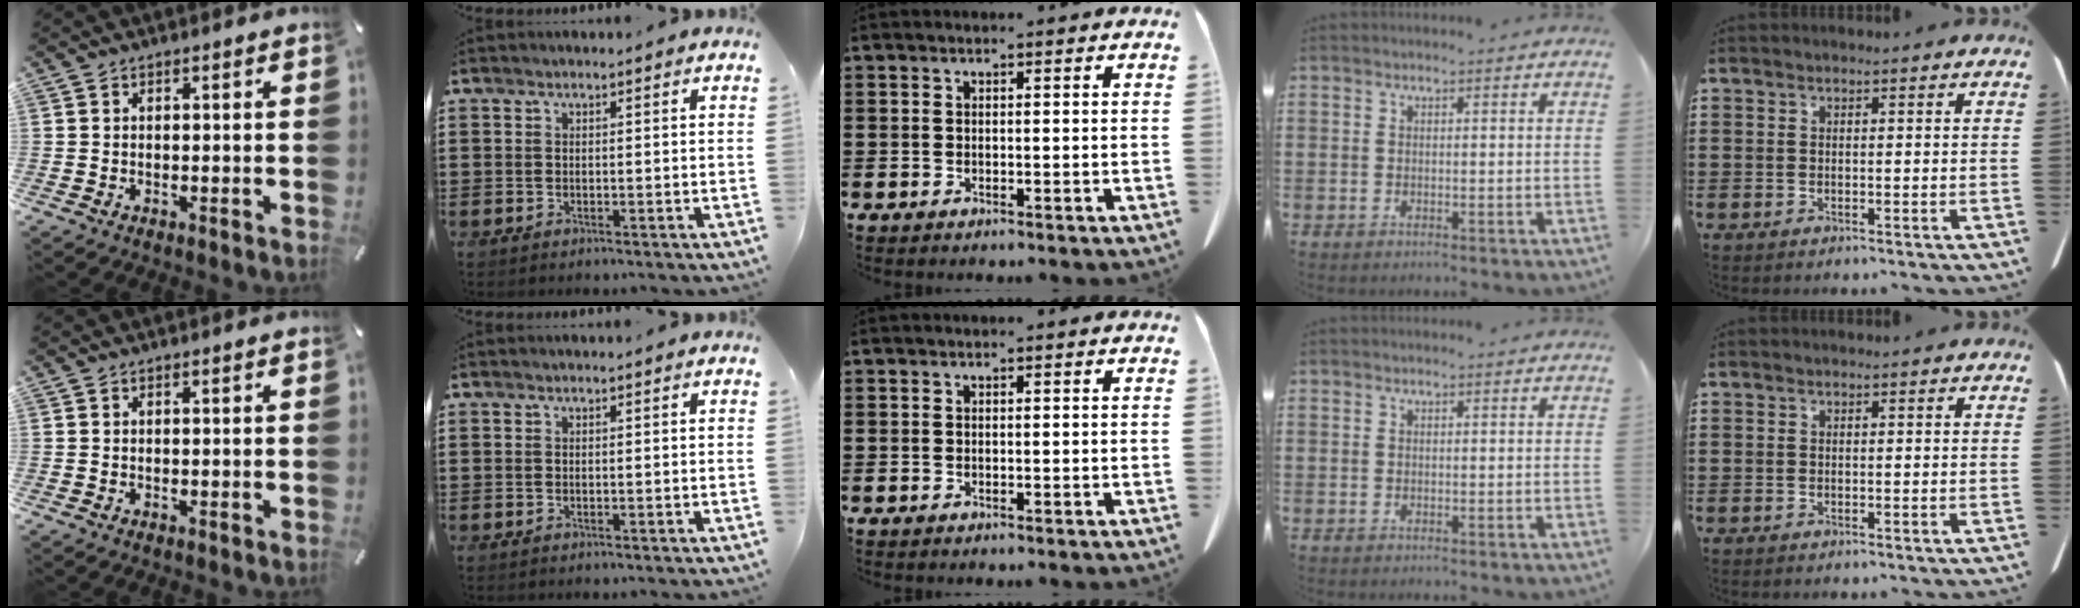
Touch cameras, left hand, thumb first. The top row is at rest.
{}